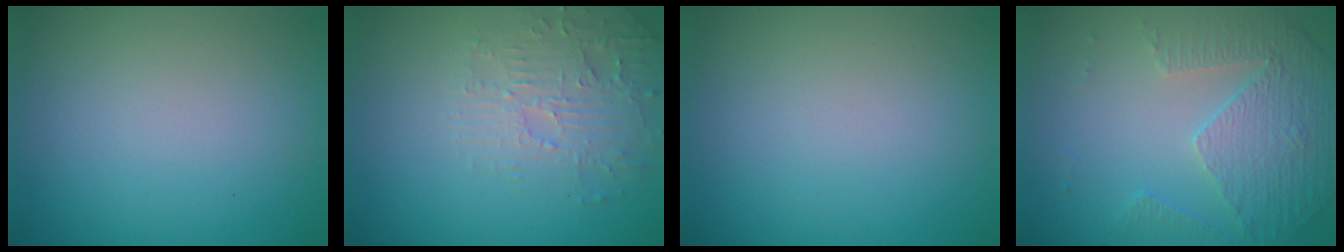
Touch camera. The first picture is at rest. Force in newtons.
{"total": 3.7, "press": 3.6, "slide": 0.7}
{"total": 0.0}
{"total": 5.0, "press": 3.6, "slide": 3.5}